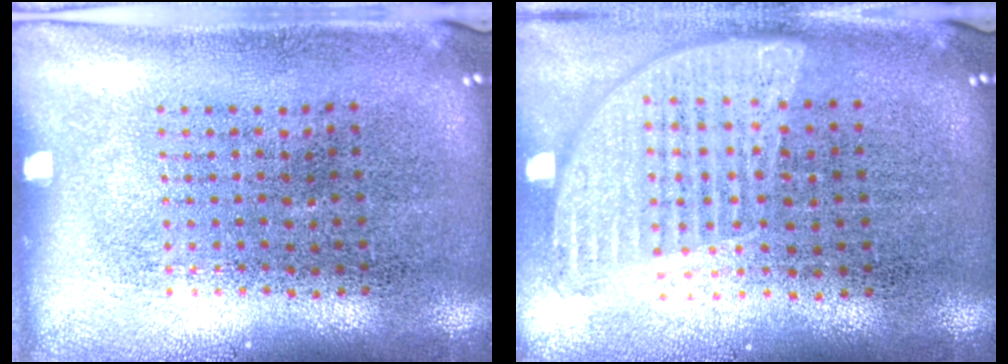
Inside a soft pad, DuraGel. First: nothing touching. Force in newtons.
{"total": 1.0, "press": 1.0, "slide": 0.1}